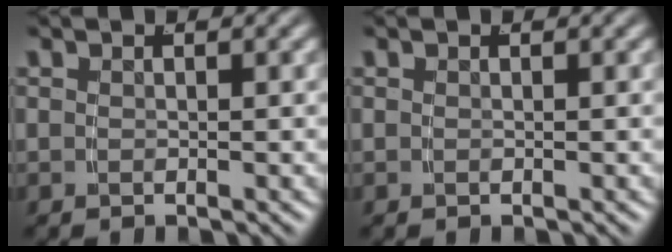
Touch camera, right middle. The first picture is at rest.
{"total": 0.0}